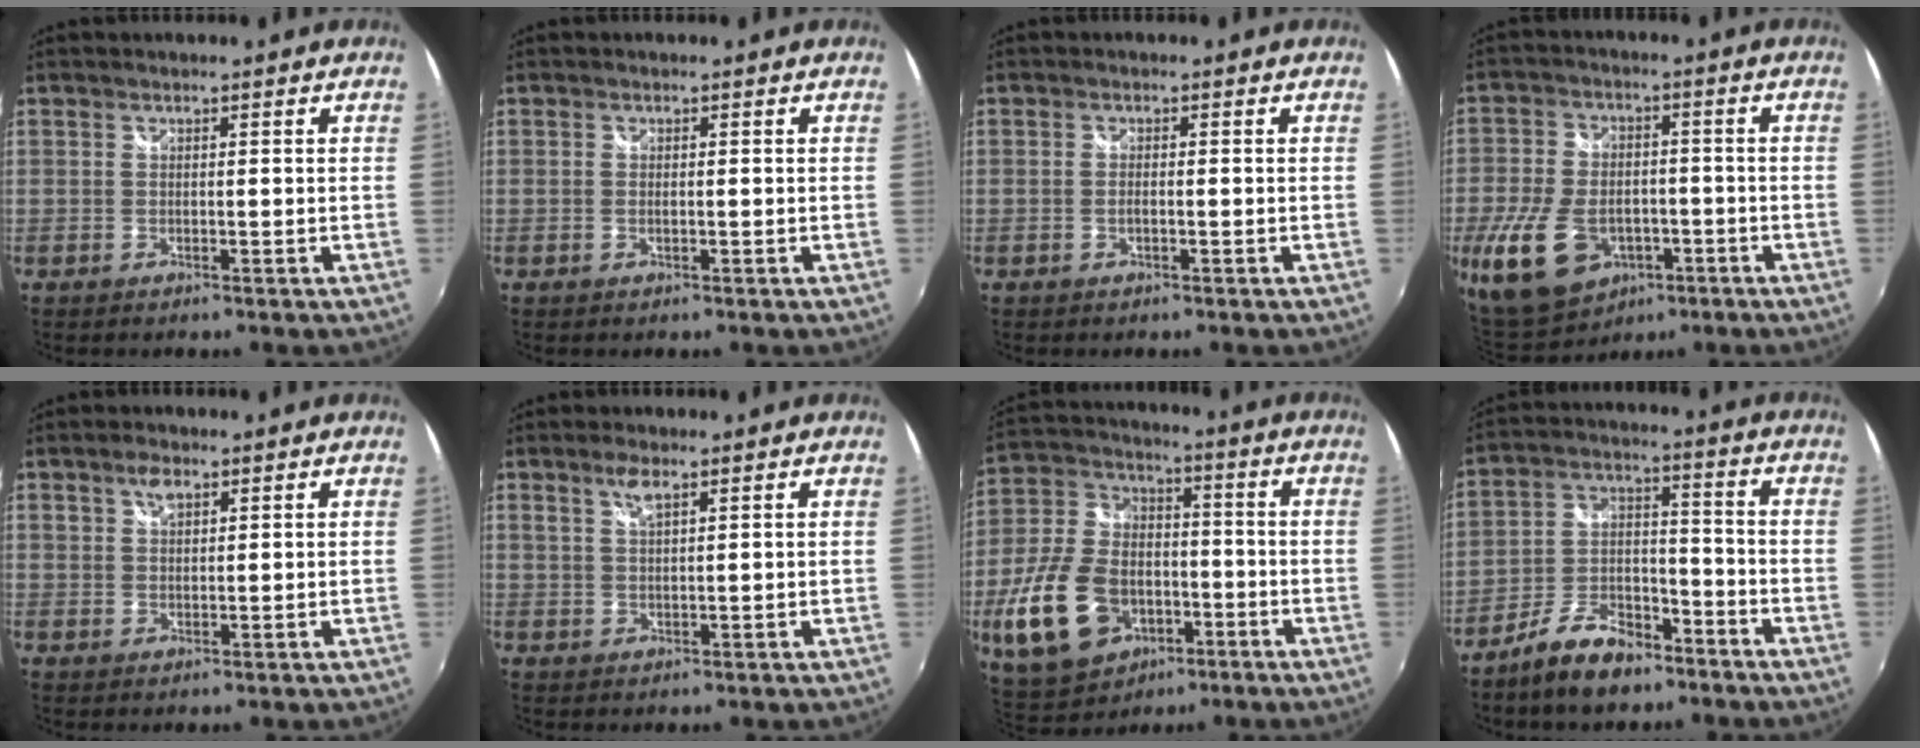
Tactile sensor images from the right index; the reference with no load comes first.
{"total": 0.8, "force": [0.0, 0.2, 0.8], "torque": [-0.017, 0.000, -0.003]}
{"total": 1.1, "force": [-0.4, 0.4, 1.0], "torque": [-0.021, -0.001, -0.008]}
{"total": 16.1, "force": [-6.5, 10.3, 10.5], "torque": [-0.247, -0.018, -0.098]}
{"total": 3.0, "force": [1.7, 1.7, 1.8], "torque": [-0.029, 0.006, 0.029]}
{"total": 3.0, "force": [1.8, 0.9, 2.2], "torque": [-0.040, 0.003, 0.033]}
{"total": 18.3, "force": [-6.5, 12.1, 12.1], "torque": [-0.286, 0.001, -0.098]}
{"total": 11.0, "force": [-7.9, 5.0, 5.7], "torque": [-0.117, 0.017, -0.138]}